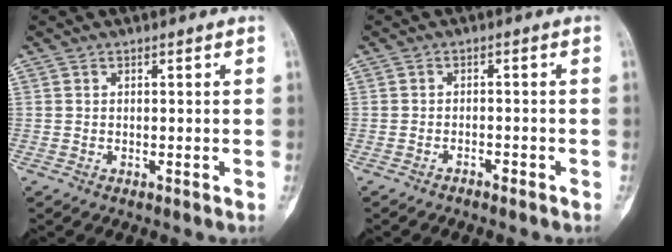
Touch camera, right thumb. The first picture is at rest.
{"total": 1.3, "force": [-1.2, 0.4, 0.5], "torque": [-0.013, 0.012, -0.018]}